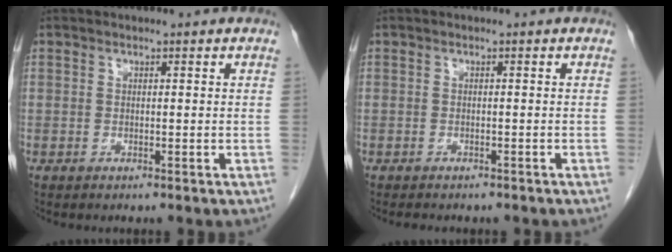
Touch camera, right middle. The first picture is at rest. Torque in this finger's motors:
{"motor_torque": [0.38, -0.25, 0.02, 0.03]}